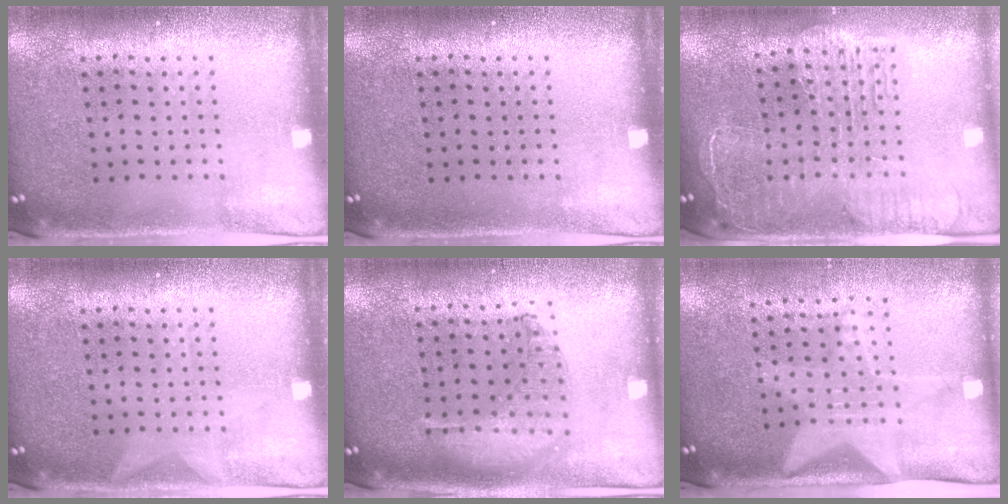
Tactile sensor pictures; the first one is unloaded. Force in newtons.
{"total": 0.0}
{"total": 2.4, "press": 2.1, "slide": 1.2}
{"total": 0.6, "press": 0.6, "slide": 0.1}
{"total": 1.0, "press": 1.0, "slide": 0.3}
{"total": 2.1, "press": 1.6, "slide": 1.3}